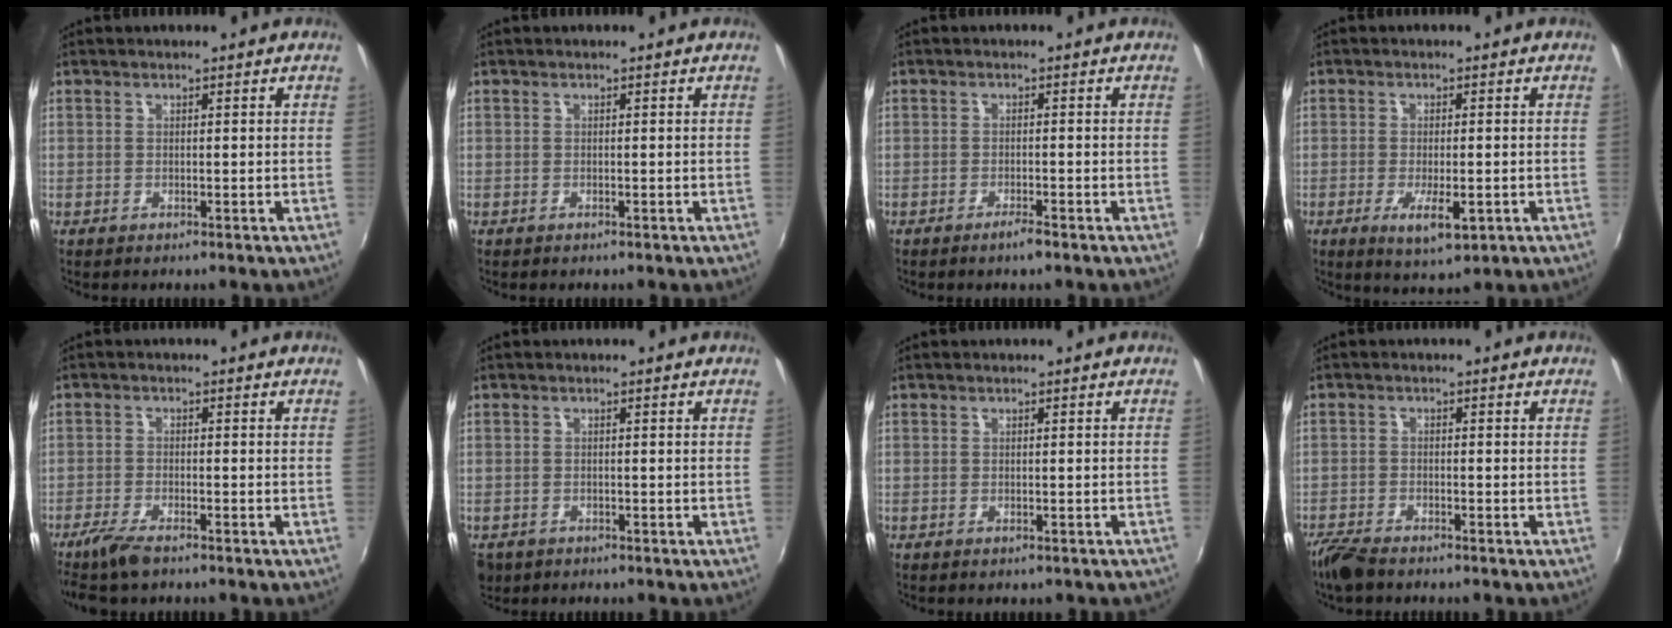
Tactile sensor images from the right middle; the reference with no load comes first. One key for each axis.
{"total": 0.0}
{"total": 1.9, "fx": -1.5, "fy": 0.2, "fz": 1.1, "tx": -0.026, "ty": -0.001, "tz": -0.030}
{"total": 6.1, "fx": -2.3, "fy": 2.0, "fz": 5.2, "tx": -0.100, "ty": -0.017, "tz": -0.035}
{"total": 5.5, "fx": -4.4, "fy": 1.1, "fz": 3.1, "tx": -0.086, "ty": -0.016, "tz": -0.086}
{"total": 4.5, "fx": -2.3, "fy": 3.3, "fz": 1.9, "tx": -0.048, "ty": -0.012, "tz": -0.034}
{"total": 1.5, "fx": -1.1, "fy": 0.6, "fz": 0.7, "tx": -0.011, "ty": -0.003, "tz": -0.012}
{"total": 4.8, "fx": -4.1, "fy": 1.2, "fz": 2.0, "tx": -0.062, "ty": -0.017, "tz": -0.083}